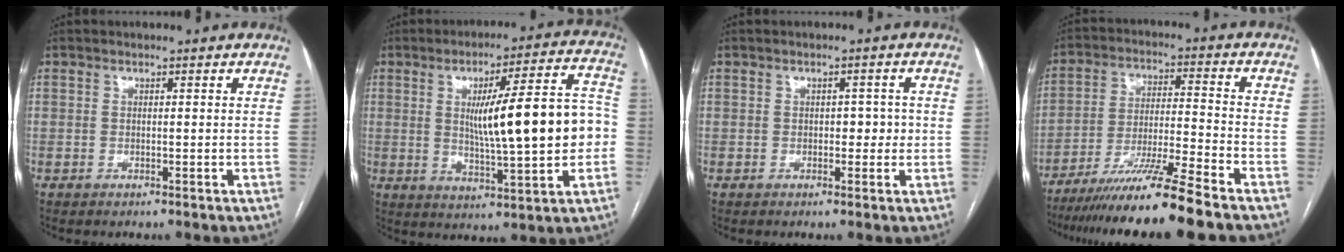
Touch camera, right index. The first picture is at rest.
{"total": 16.7, "force": [0.2, 2.3, 16.5], "torque": [-0.242, 0.024, 0.007]}
{"total": 2.5, "force": [-0.1, 1.6, 2.0], "torque": [-0.018, 0.009, -0.003]}
{"total": 13.7, "force": [-11.0, -2.1, 8.0], "torque": [-0.131, -0.026, -0.187]}